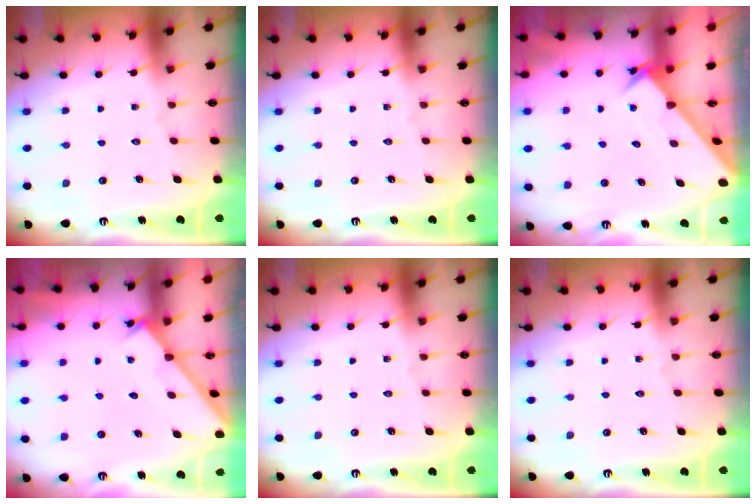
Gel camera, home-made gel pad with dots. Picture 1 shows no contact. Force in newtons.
{"total": 0.0}
{"total": 2.6, "press": 2.6, "slide": 0.2}
{"total": 2.3, "press": 2.3, "slide": 0.2}
{"total": 0.0}
{"total": 0.0}